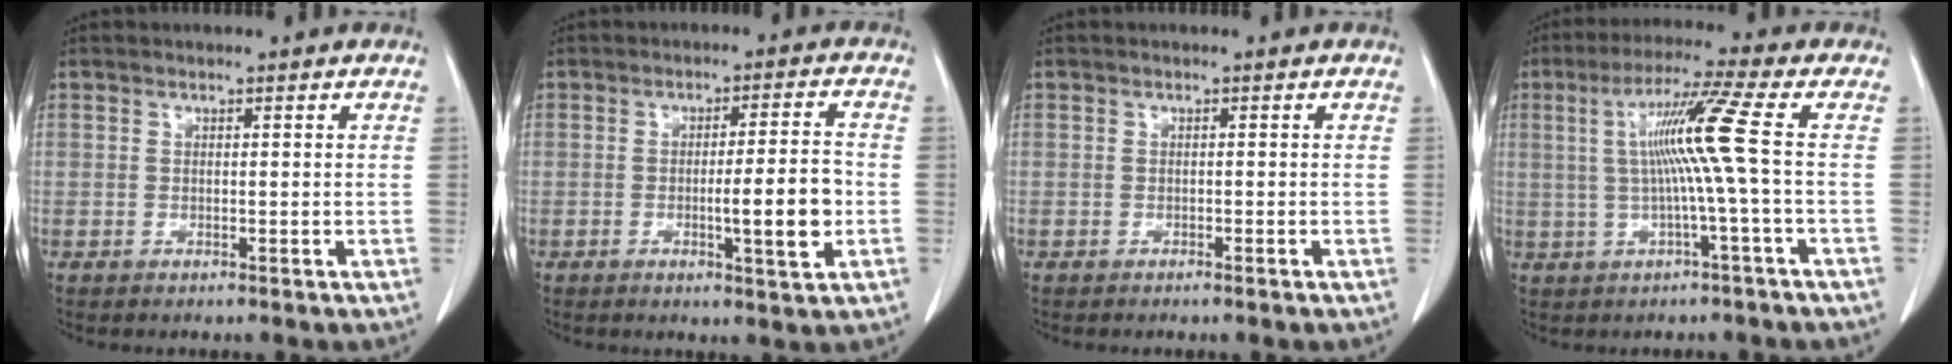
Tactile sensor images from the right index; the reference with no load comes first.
{"total": 7.4, "force": [-1.6, 0.5, 7.3], "torque": [-0.101, 0.000, -0.019]}
{"total": 0.6, "force": [-0.5, -0.1, 0.3], "torque": [-0.011, -0.001, -0.006]}
{"total": 8.8, "force": [0.4, -2.1, 8.5], "torque": [-0.157, 0.014, 0.016]}